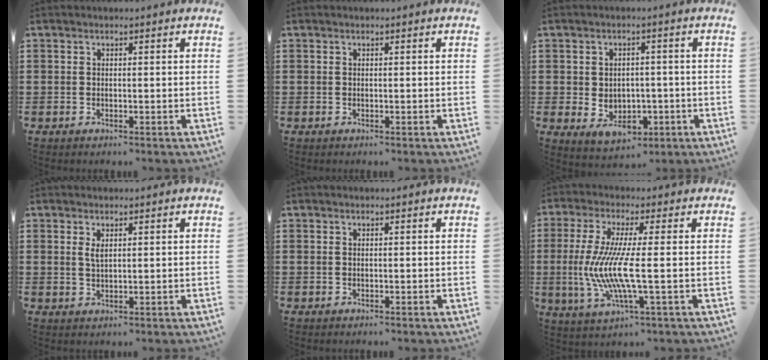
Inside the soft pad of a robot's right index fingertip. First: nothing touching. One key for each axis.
{"total": 0.0}
{"total": 3.9, "fx": -0.9, "fy": 3.3, "fz": 1.9, "tx": -0.029, "ty": 0.001, "tz": -0.022}
{"total": 1.8, "fx": 0.7, "fy": 0.7, "fz": 1.5, "tx": -0.033, "ty": 0.004, "tz": 0.011}
{"total": 0.0}
{"total": 9.1, "fx": -1.0, "fy": 0.7, "fz": 9.0, "tx": -0.210, "ty": -0.026, "tz": -0.032}